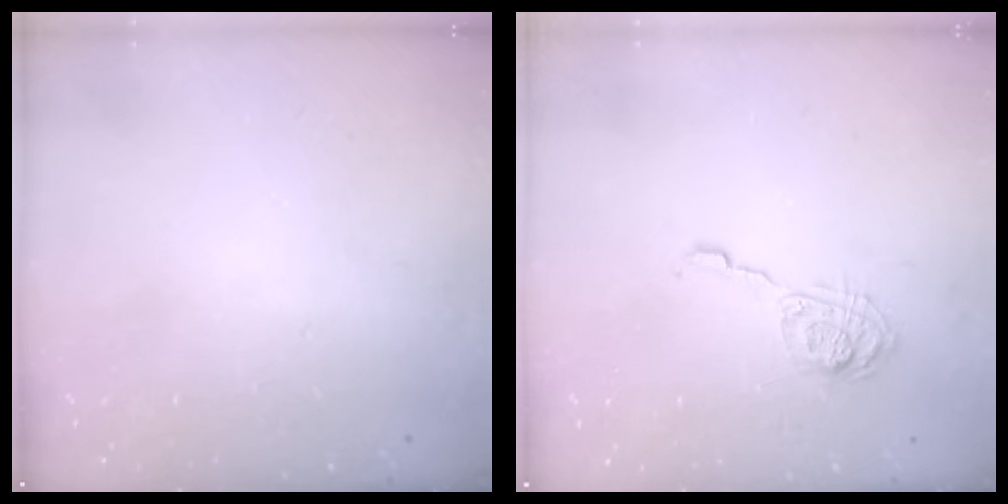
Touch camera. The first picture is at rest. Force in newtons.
{"total": 11.4, "press": 11.4, "slide": 0.1}